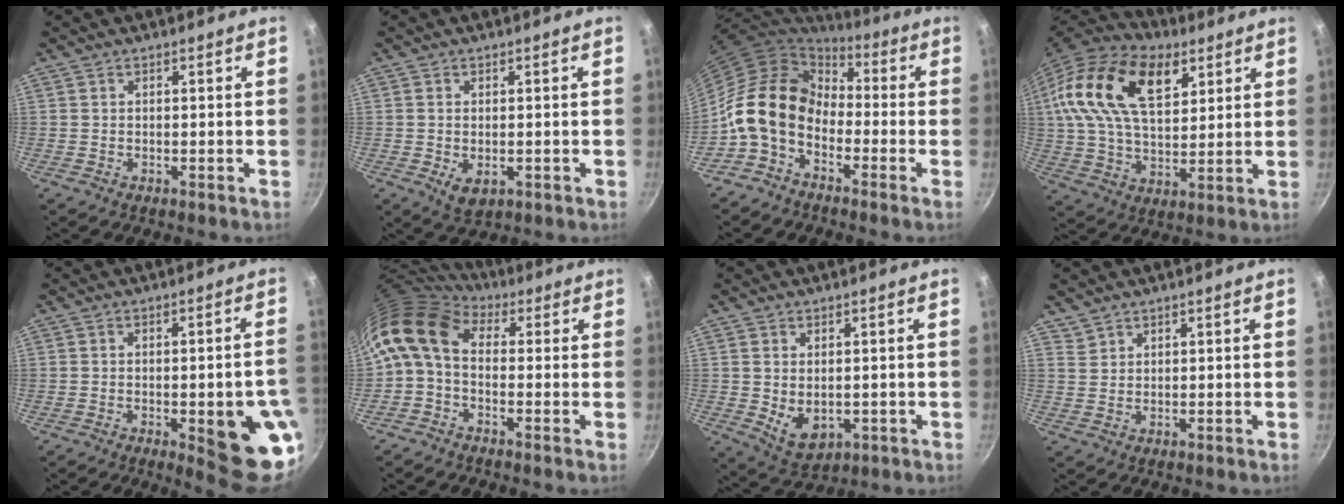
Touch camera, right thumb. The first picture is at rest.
{"total": 4.0, "force": [-0.8, 2.5, 3.0], "torque": [-0.049, -0.013, -0.008]}
{"total": 13.6, "force": [-3.7, 9.7, 8.8], "torque": [-0.137, 0.049, -0.096]}
{"total": 22.9, "force": [9.0, 13.0, 16.6], "torque": [-0.289, -0.007, 0.148]}
{"total": 14.6, "force": [-4.0, 4.2, 13.4], "torque": [-0.129, 0.014, -0.045]}
{"total": 10.5, "force": [1.0, 7.1, 7.7], "torque": [-0.143, 0.025, -0.004]}
{"total": 6.9, "force": [-0.3, 4.7, 5.1], "torque": [-0.080, -0.015, 0.012]}
{"total": 2.0, "force": [1.7, 1.1, 0.0], "torque": [0.014, 0.006, 0.035]}